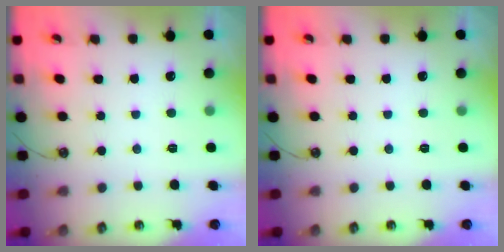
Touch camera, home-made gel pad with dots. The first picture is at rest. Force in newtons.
{"total": 0.0}